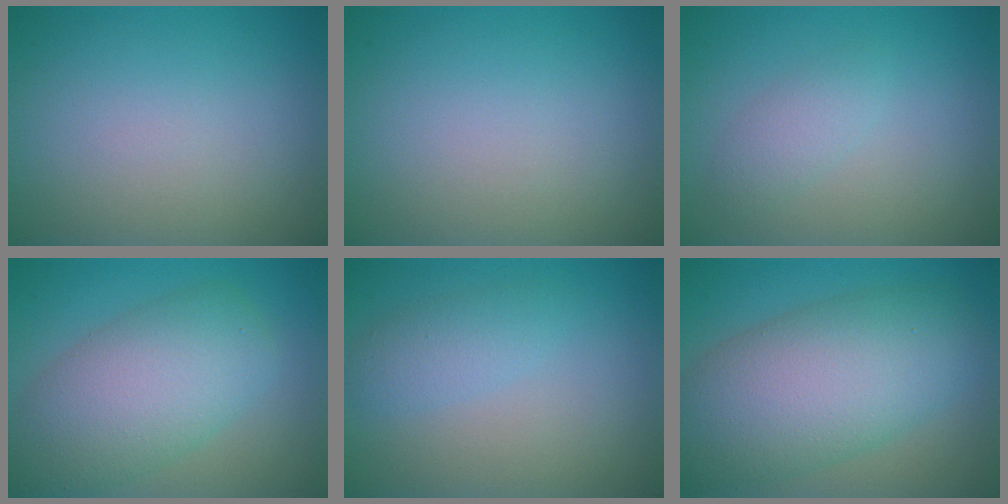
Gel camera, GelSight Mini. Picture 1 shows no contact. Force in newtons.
{"total": 0.0}
{"total": 1.8, "press": 1.8, "slide": 0.1}
{"total": 8.0, "press": 7.9, "slide": 0.4}
{"total": 2.0, "press": 2.0, "slide": 0.1}
{"total": 10.2, "press": 10.2, "slide": 0.4}